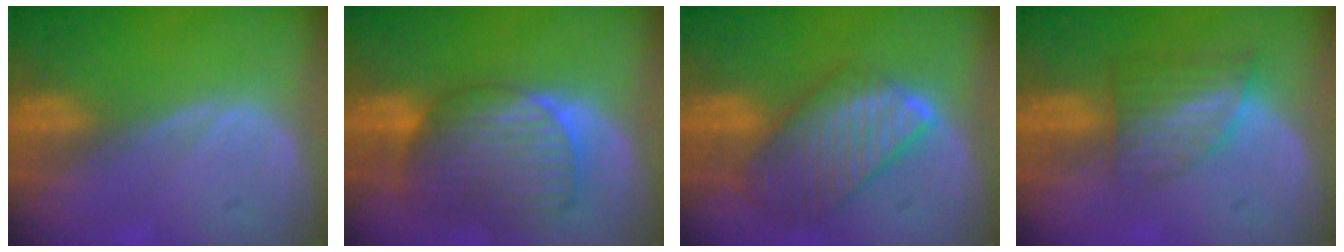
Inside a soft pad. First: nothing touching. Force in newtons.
{"total": 9.7, "press": 8.5, "slide": 4.7}
{"total": 9.7, "press": 8.3, "slide": 5.0}
{"total": 6.3, "press": 5.6, "slide": 2.8}